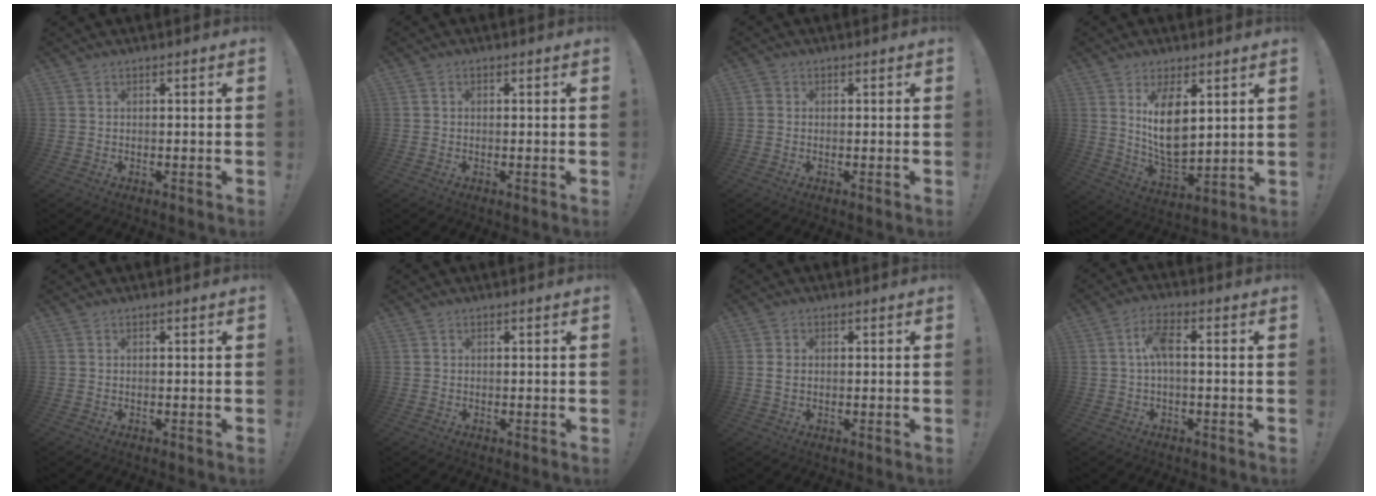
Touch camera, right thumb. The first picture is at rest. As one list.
[{"total": 1.0, "force": [-0.4, 0.8, 0.4], "torque": [-0.009, 0.005, -0.007]}, {"total": 1.2, "force": [-0.1, 1.0, 0.5], "torque": [-0.010, 0.005, -0.001]}, {"total": 12.8, "force": [4.8, 7.1, 9.5], "torque": [-0.171, -0.041, 0.087]}, {"total": 0.0}, {"total": 1.1, "force": [0.3, 1.1, -0.1], "torque": [0.009, -0.005, 0.003]}, {"total": 4.6, "force": [0.3, 3.3, 3.1], "torque": [-0.053, -0.001, 0.002]}, {"total": 6.4, "force": [0.1, 2.4, 5.9], "torque": [-0.117, 0.010, 0.000]}]